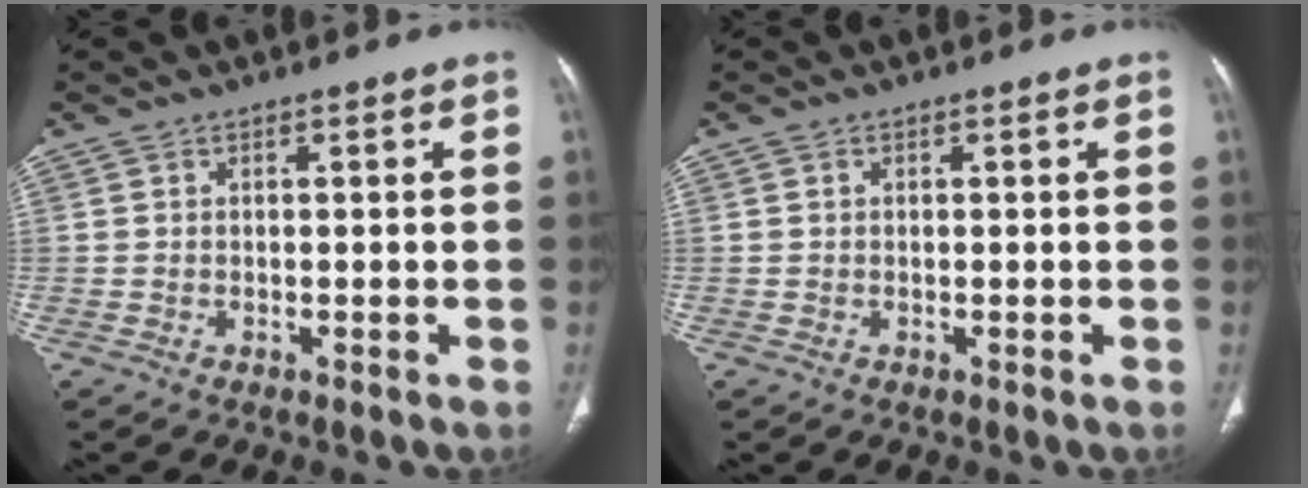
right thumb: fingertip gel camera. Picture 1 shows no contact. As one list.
[{"total": 0.0}]